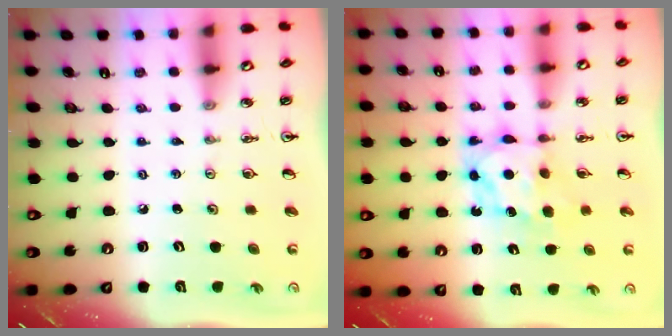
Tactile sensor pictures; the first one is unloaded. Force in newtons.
{"total": 6.9, "press": 6.9, "slide": 0.2}